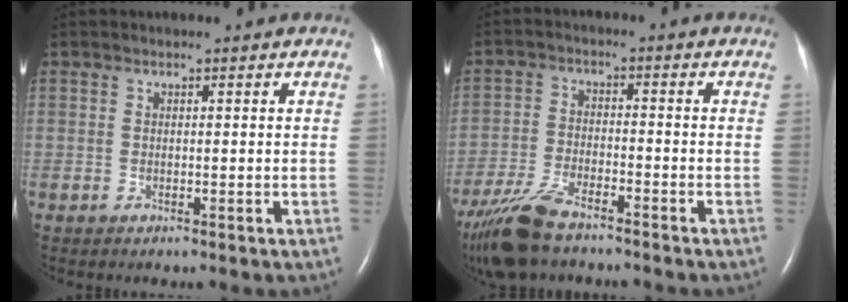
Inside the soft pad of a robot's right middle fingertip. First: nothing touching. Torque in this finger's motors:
{"motor_torque": [0.78, -0.78, 0.14, 0.04]}